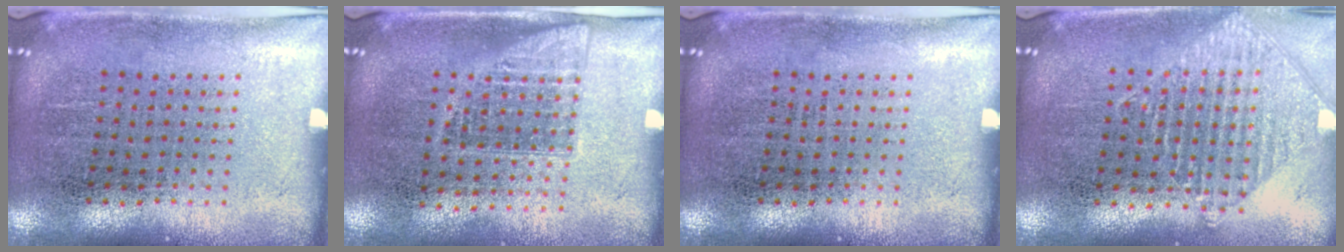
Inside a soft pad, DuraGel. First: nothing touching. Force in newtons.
{"total": 1.0, "press": 0.9, "slide": 0.6}
{"total": 0.0}
{"total": 1.0, "press": 1.0, "slide": 0.1}